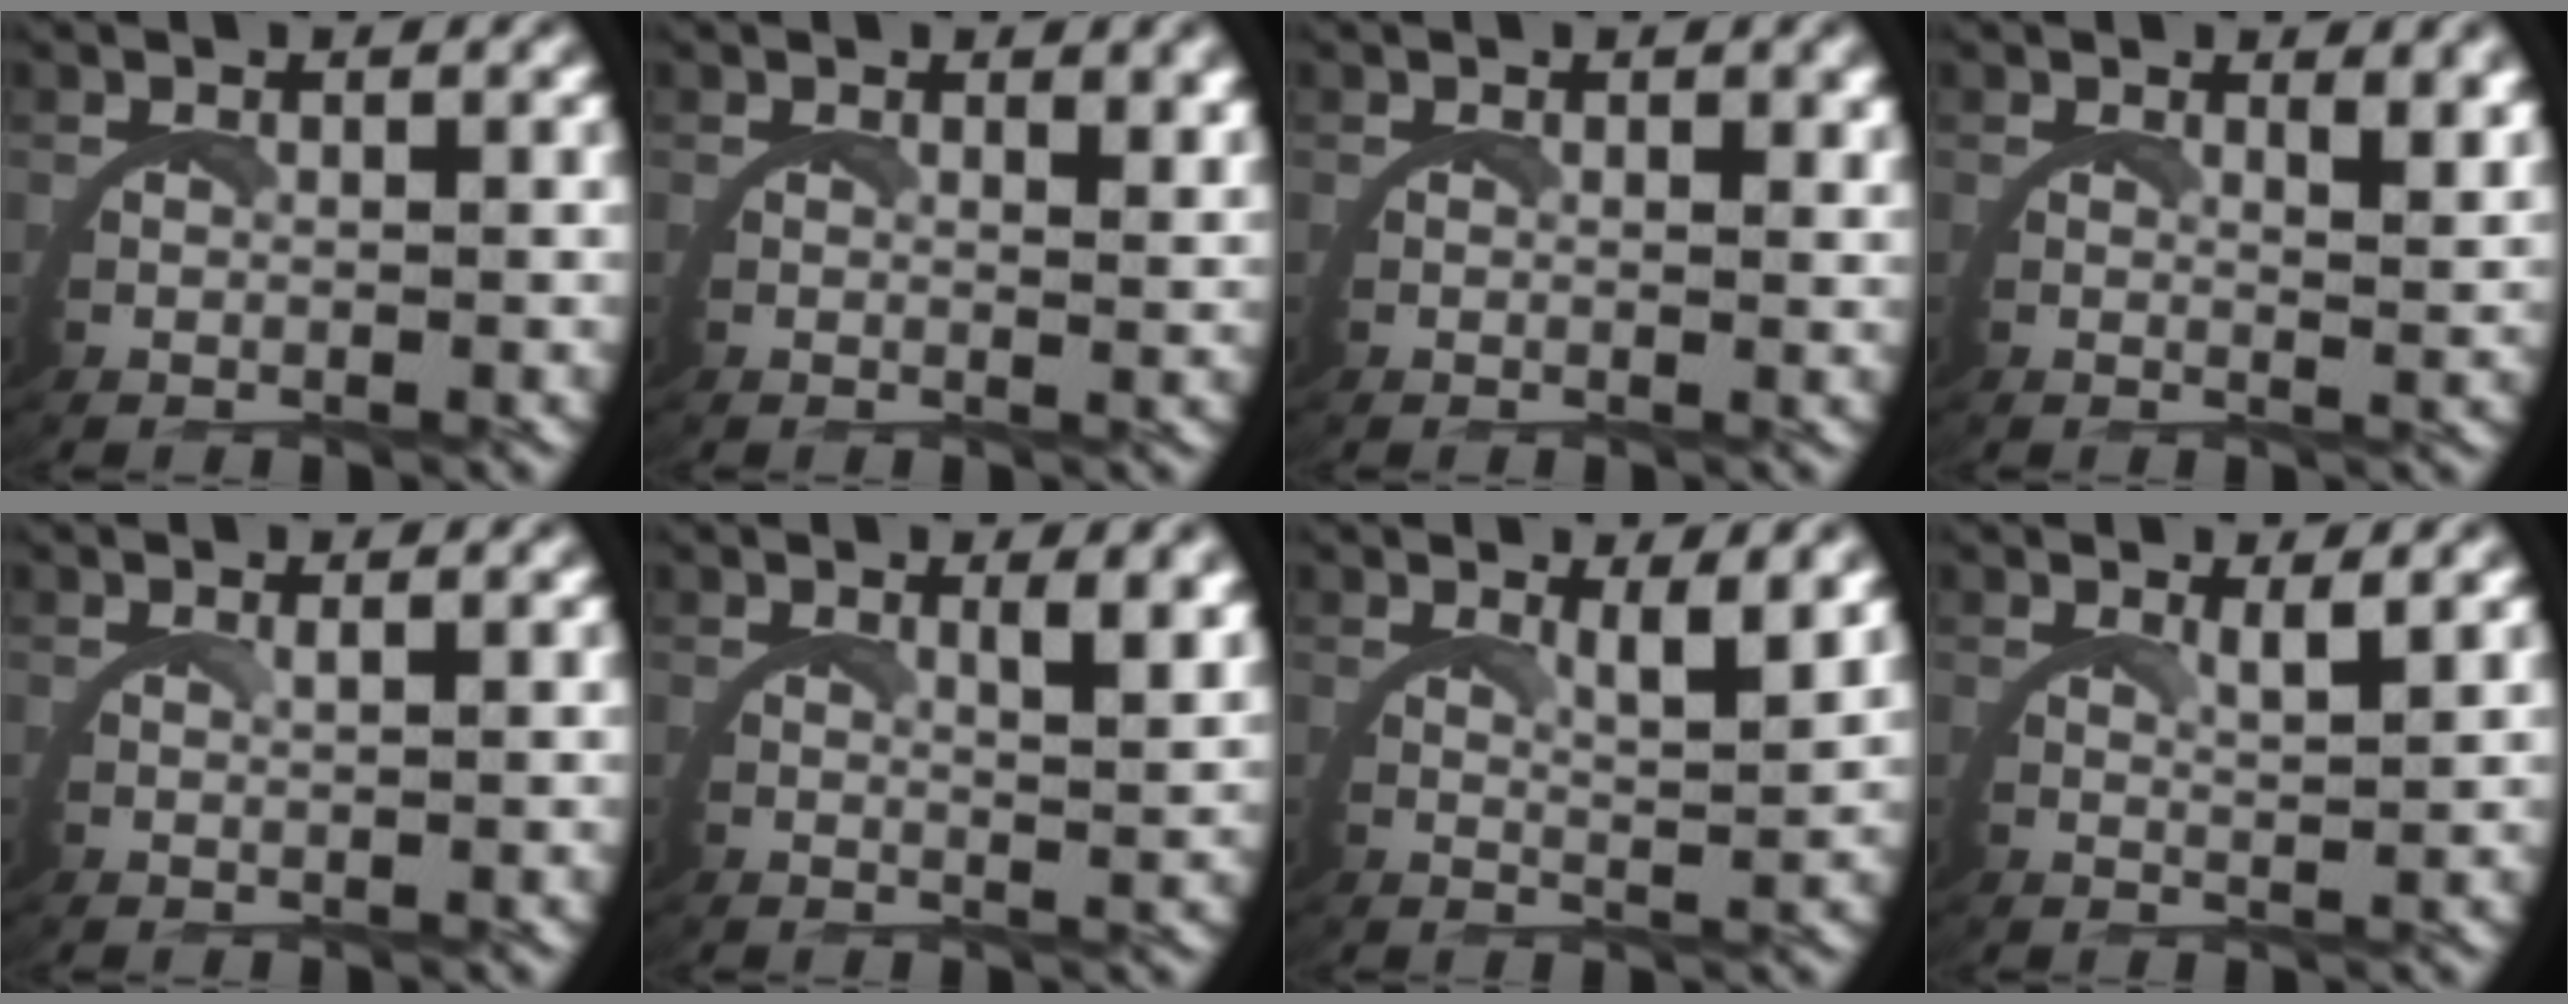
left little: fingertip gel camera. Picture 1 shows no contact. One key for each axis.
{"total": 1.6, "fx": 1.5, "fy": -0.1, "fz": 0.6, "tx": -0.016, "ty": -0.006, "tz": 0.020}
{"total": 0.7, "fx": 0.6, "fy": 0.1, "fz": 0.4, "tx": -0.009, "ty": -0.002, "tz": 0.007}
{"total": 2.4, "fx": 2.1, "fy": -0.1, "fz": 1.1, "tx": -0.023, "ty": -0.011, "tz": 0.032}
{"total": 0.8, "fx": 0.5, "fy": -0.3, "fz": 0.5, "tx": -0.012, "ty": 0.002, "tz": 0.008}
{"total": 2.7, "fx": 2.1, "fy": -0.4, "fz": 1.7, "tx": -0.031, "ty": -0.010, "tz": 0.033}
{"total": 3.1, "fx": 2.4, "fy": -0.4, "fz": 1.9, "tx": -0.033, "ty": -0.009, "tz": 0.039}
{"total": 2.2, "fx": 1.8, "fy": -0.7, "fz": 1.0, "tx": -0.022, "ty": -0.006, "tz": 0.031}